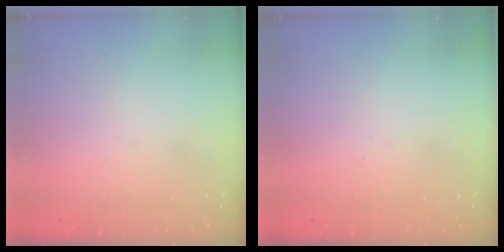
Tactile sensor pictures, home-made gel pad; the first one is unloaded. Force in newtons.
{"total": 2.7, "press": 2.7, "slide": 0.5}